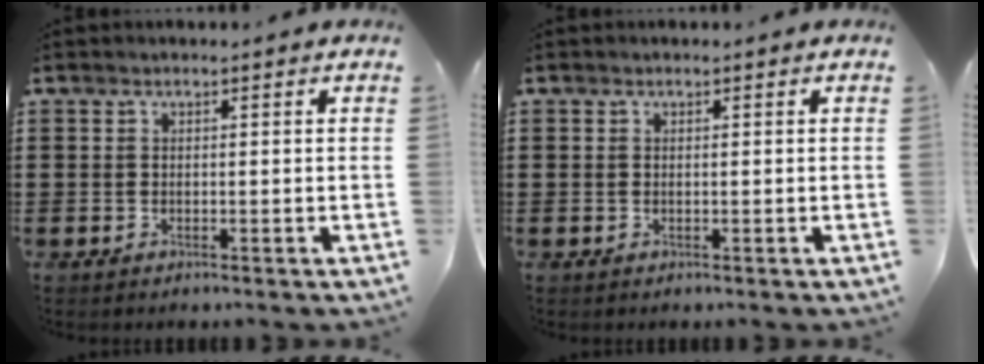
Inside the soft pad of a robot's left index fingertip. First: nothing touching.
{"total": 0.0}